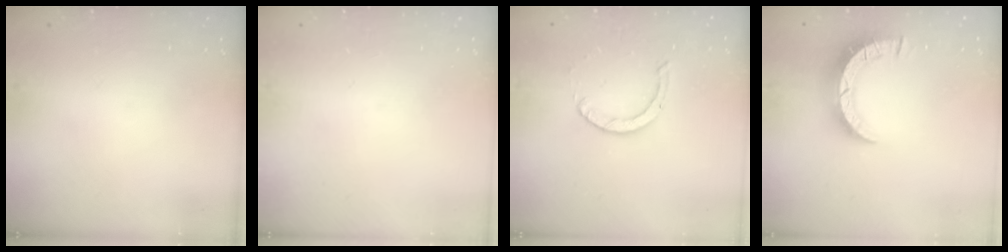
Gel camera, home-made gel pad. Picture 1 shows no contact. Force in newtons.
{"total": 0.0}
{"total": 2.0, "press": 2.0, "slide": 0.2}
{"total": 7.9, "press": 7.9, "slide": 1.0}